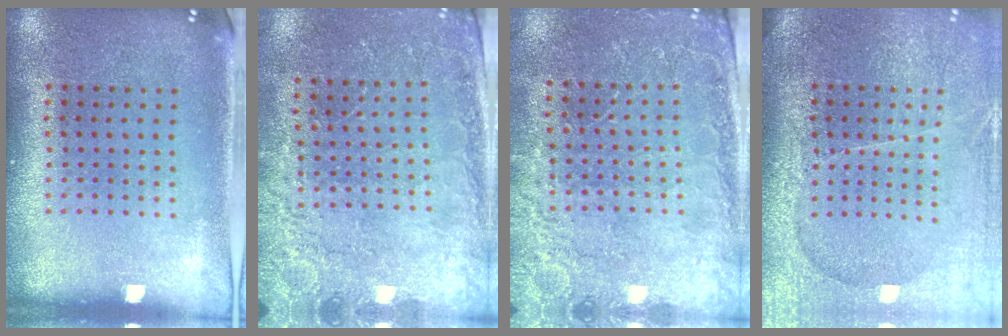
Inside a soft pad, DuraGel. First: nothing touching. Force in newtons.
{"total": 2.4, "press": 2.4, "slide": 0.6}
{"total": 2.8, "press": 2.7, "slide": 0.4}
{"total": 4.1, "press": 3.6, "slide": 2.0}